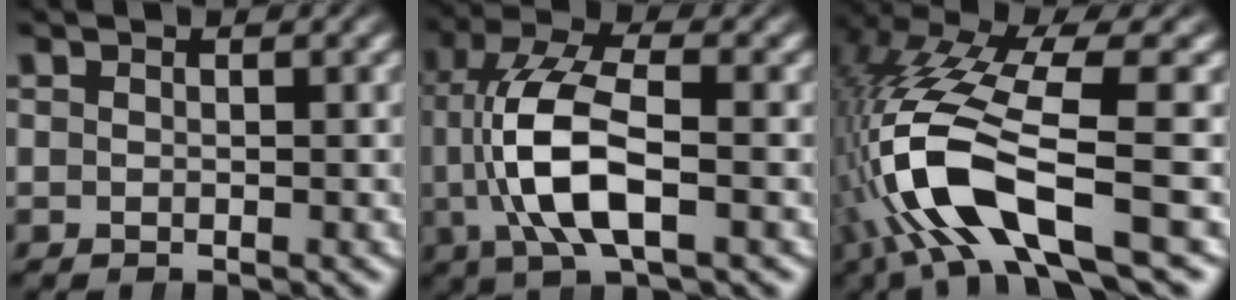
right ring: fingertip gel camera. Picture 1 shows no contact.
{"total": 7.1, "force": [0.4, 3.0, 6.4], "torque": [-0.141, -0.009, 0.011]}
{"total": 10.5, "force": [-0.8, 5.2, 9.1], "torque": [-0.220, -0.028, 0.001]}